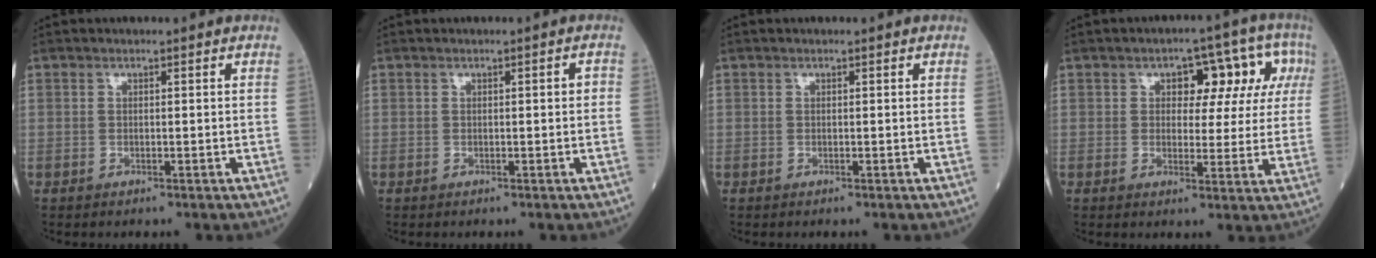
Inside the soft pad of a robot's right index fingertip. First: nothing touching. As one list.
[{"total": 0.9, "force": [0.0, 0.2, 0.8], "torque": [-0.008, 0.002, 0.000]}, {"total": 0.0}, {"total": 9.2, "force": [2.9, 4.9, 7.2], "torque": [-0.071, 0.038, 0.033]}]